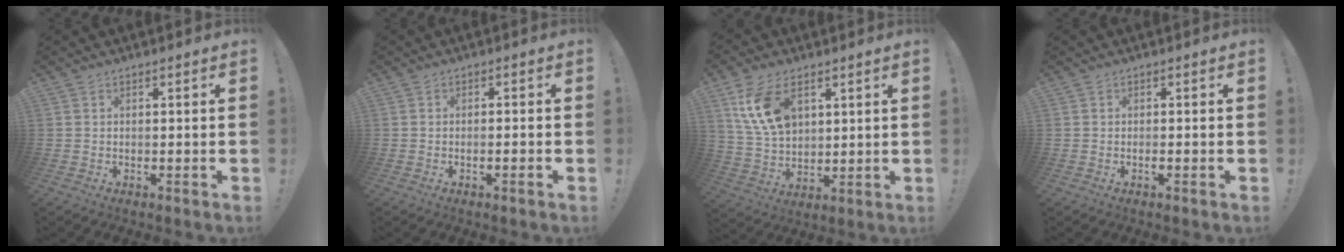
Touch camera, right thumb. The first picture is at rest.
{"total": 1.9, "force": [-1.1, -0.1, 1.6], "torque": [-0.034, 0.004, -0.017]}
{"total": 13.8, "force": [6.3, 8.5, 8.8], "torque": [-0.171, -0.013, 0.124]}
{"total": 0.8, "force": [-0.4, 0.0, 0.7], "torque": [-0.022, 0.000, -0.005]}